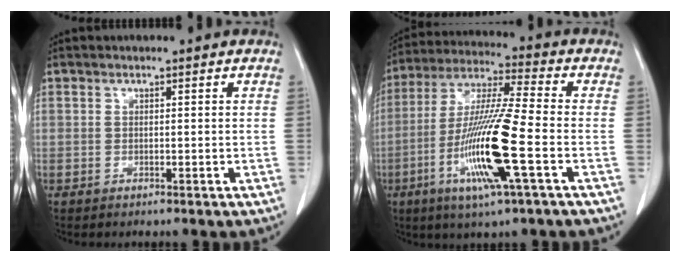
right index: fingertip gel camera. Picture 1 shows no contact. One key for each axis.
{"total": 15.7, "fx": -4.9, "fy": 0.1, "fz": 14.9, "tx": -0.301, "ty": -0.017, "tz": -0.097}